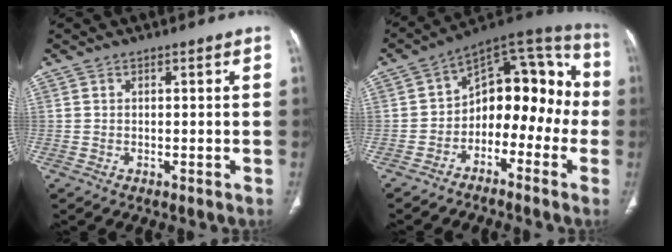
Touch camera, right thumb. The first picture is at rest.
{"total": 15.9, "force": [-3.8, 10.4, 11.3], "torque": [-0.101, 0.088, -0.067]}